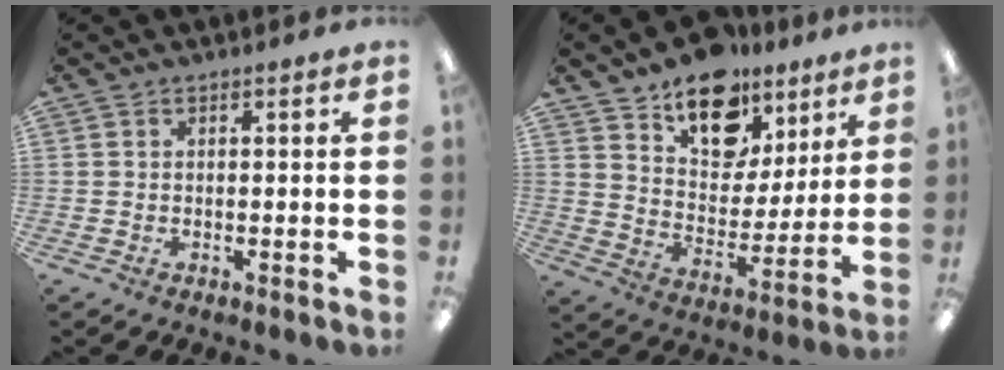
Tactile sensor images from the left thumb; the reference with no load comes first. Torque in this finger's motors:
{"motor_torque": [0.58, 0.58, 0.91, -0.90, 0.07]}